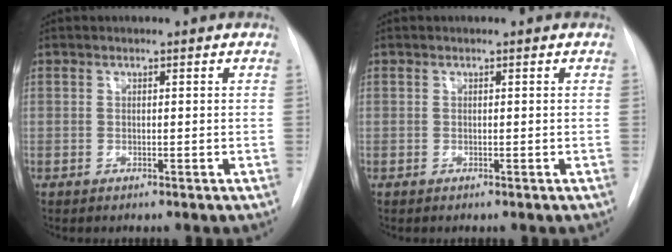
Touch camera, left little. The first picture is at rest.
{"total": 0.0}